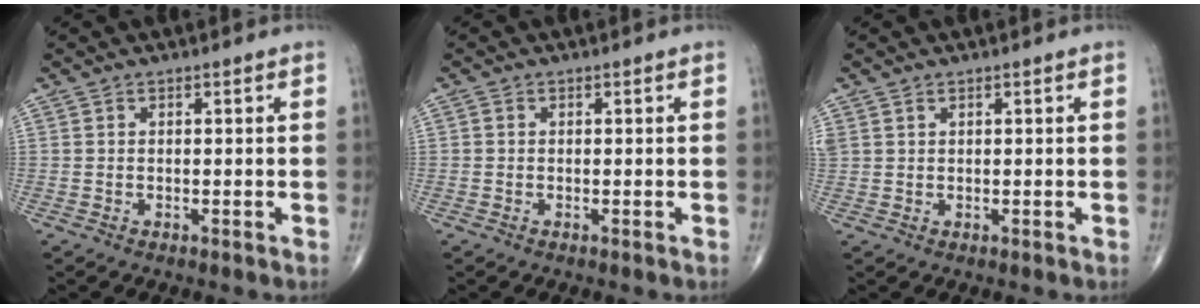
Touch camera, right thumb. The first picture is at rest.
{"total": 0.5, "force": [0.1, 0.5, -0.1], "torque": [0.003, 0.002, -0.002]}
{"total": 1.2, "force": [0.9, 0.8, 0.3], "torque": [-0.003, 0.004, 0.019]}